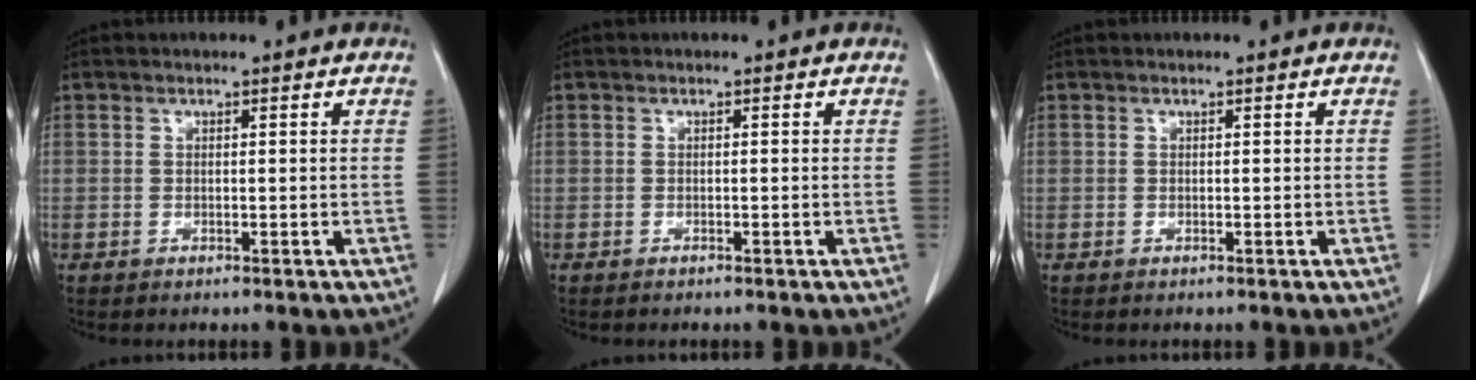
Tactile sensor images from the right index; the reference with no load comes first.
{"total": 0.5, "force": [-0.4, 0.1, 0.3], "torque": [-0.007, 0.000, -0.009]}
{"total": 0.0}